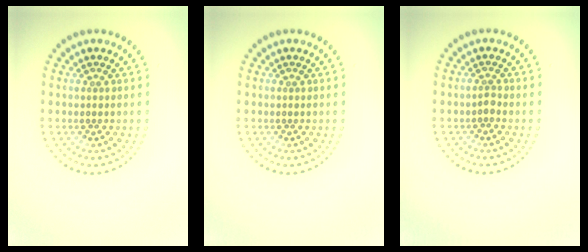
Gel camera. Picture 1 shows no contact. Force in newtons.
{"total": 0.0}
{"total": 0.8, "press": 0.5, "slide": 0.6}